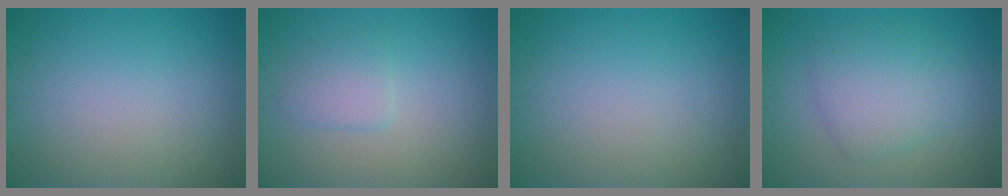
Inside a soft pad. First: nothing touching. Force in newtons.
{"total": 2.0, "press": 2.0, "slide": 0.2}
{"total": 0.0}
{"total": 4.4, "press": 4.4, "slide": 0.2}